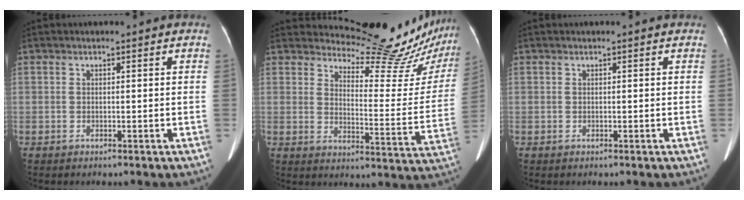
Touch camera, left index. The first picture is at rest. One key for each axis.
{"total": 17.6, "fx": 17.3, "fy": 2.0, "fz": 2.7, "tx": -0.028, "ty": -0.104, "tz": 0.198}
{"total": 0.9, "fx": 0.8, "fy": 0.1, "fz": 0.3, "tx": -0.005, "ty": 0.018, "tz": 0.014}